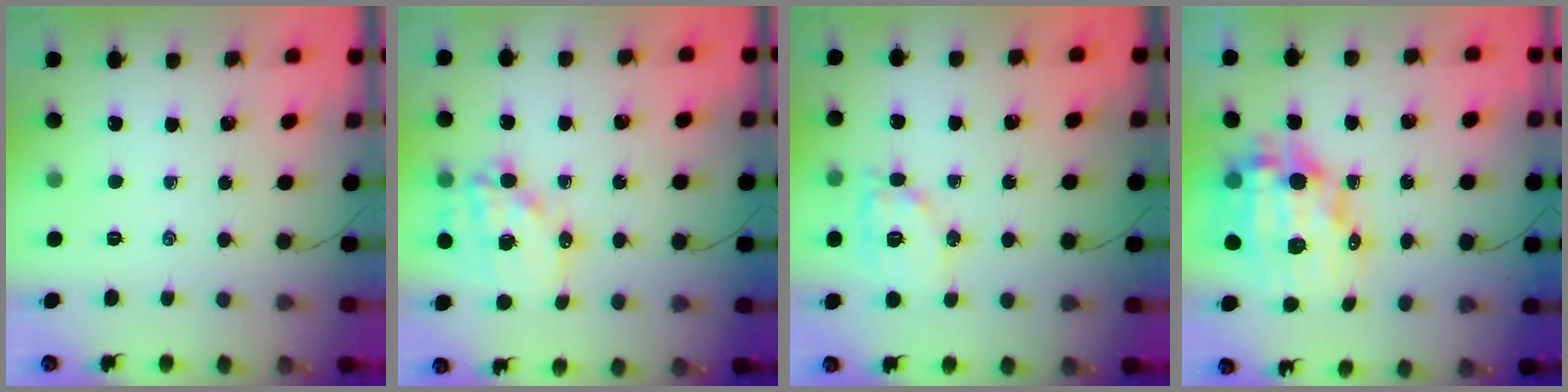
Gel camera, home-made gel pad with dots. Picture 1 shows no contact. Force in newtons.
{"total": 14.0, "press": 13.8, "slide": 2.8}
{"total": 10.7, "press": 10.6, "slide": 1.3}
{"total": 16.2, "press": 15.8, "slide": 3.5}